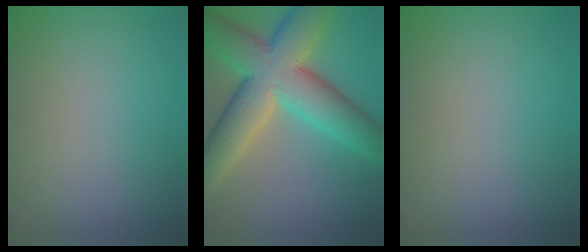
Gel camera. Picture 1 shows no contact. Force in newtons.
{"total": 11.4, "press": 11.3, "slide": 0.4}
{"total": 0.0}